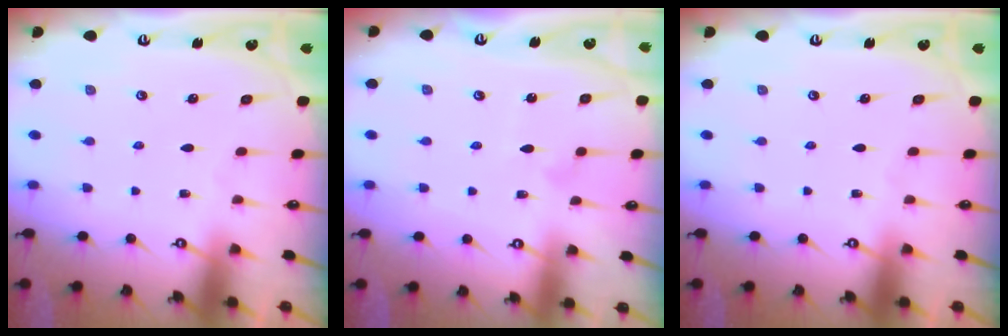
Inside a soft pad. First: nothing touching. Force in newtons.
{"total": 5.2, "press": 5.2, "slide": 0.3}
{"total": 0.0}